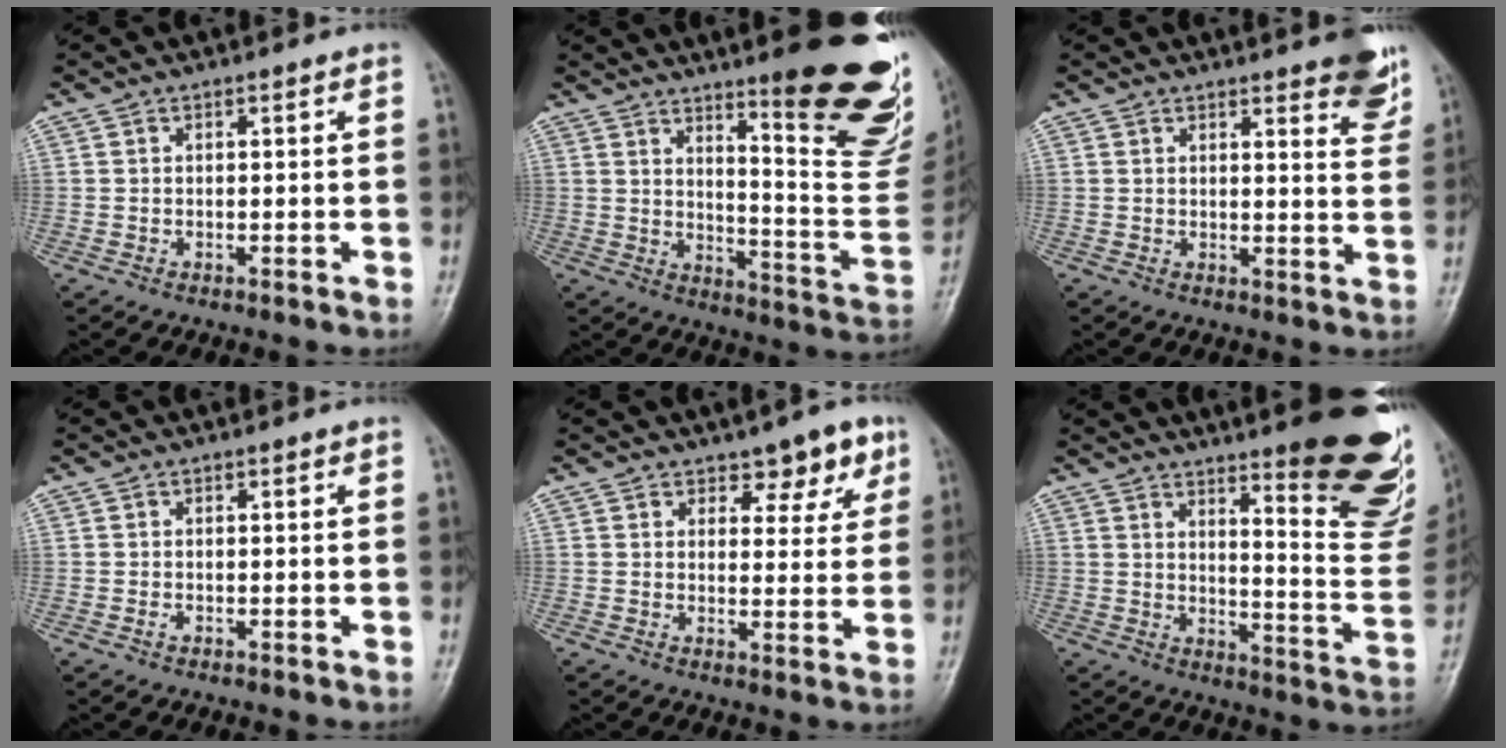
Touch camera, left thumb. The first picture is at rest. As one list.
[{"total": 23.7, "force": [13.7, 4.9, 18.8], "torque": [-0.208, -0.096, 0.191]}, {"total": 7.7, "force": [5.4, 2.1, 5.1], "torque": [-0.038, -0.032, 0.060]}, {"total": 0.6, "force": [-0.3, 0.4, 0.3], "torque": [-0.005, 0.000, -0.006]}, {"total": 6.3, "force": [4.0, 3.5, 3.5], "torque": [-0.009, -0.021, 0.053]}, {"total": 22.0, "force": [13.7, 5.0, 16.5], "torque": [-0.171, -0.102, 0.178]}]